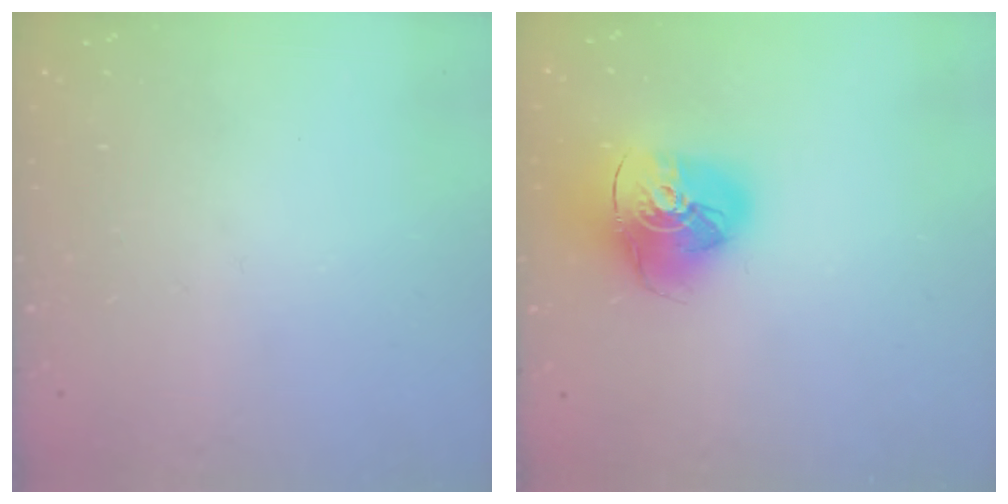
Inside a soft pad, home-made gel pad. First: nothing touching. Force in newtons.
{"total": 15.7, "press": 15.6, "slide": 1.9}